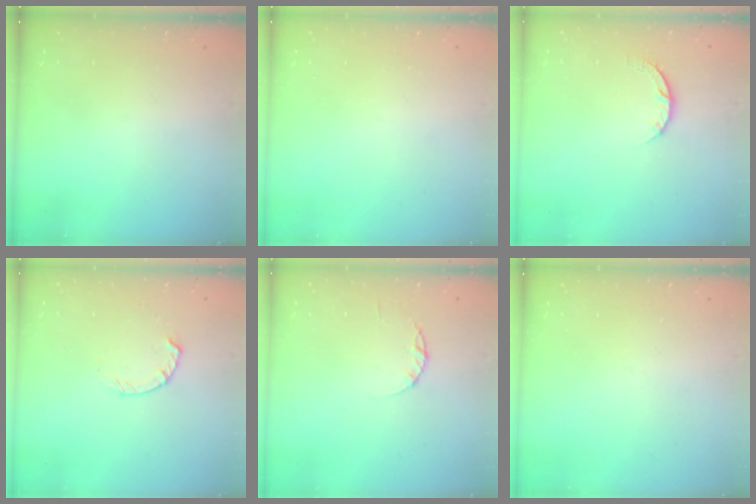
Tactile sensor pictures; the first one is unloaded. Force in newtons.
{"total": 0.0}
{"total": 5.2, "press": 5.1, "slide": 0.7}
{"total": 1.8, "press": 1.8, "slide": 0.3}
{"total": 1.7, "press": 1.7, "slide": 0.3}
{"total": 0.0}